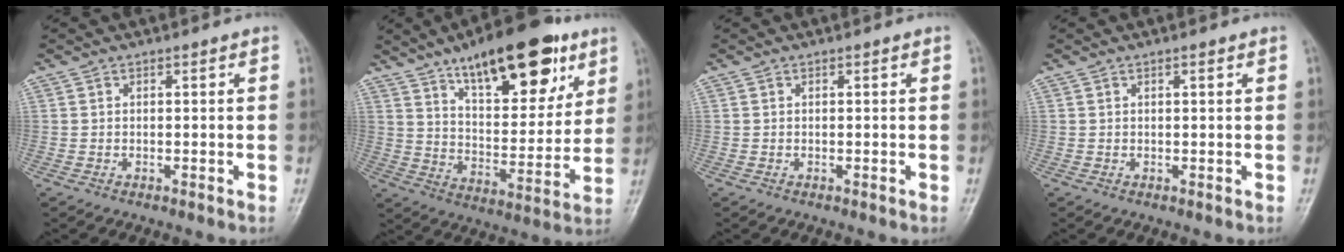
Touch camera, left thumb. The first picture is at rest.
{"total": 22.7, "force": [13.3, 9.2, 16.0], "torque": [-0.199, -0.050, 0.214]}
{"total": 0.0}
{"total": 0.7, "force": [0.4, 0.2, 0.5], "torque": [-0.009, 0.000, 0.005]}